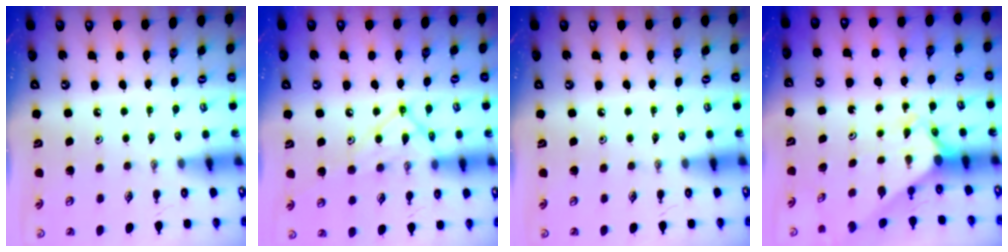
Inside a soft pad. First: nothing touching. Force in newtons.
{"total": 14.0, "press": 14.0, "slide": 1.3}
{"total": 0.0}
{"total": 2.7, "press": 2.7, "slide": 0.2}